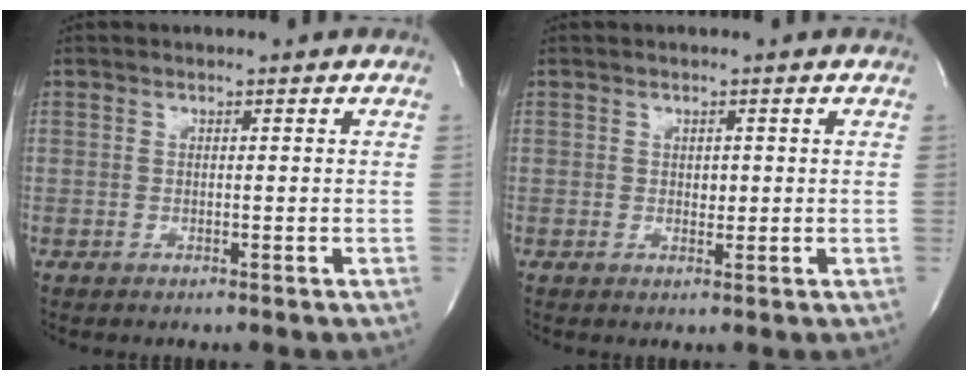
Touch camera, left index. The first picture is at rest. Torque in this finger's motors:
{"motor_torque": [0.02, 0.01, 0.00, 0.00]}